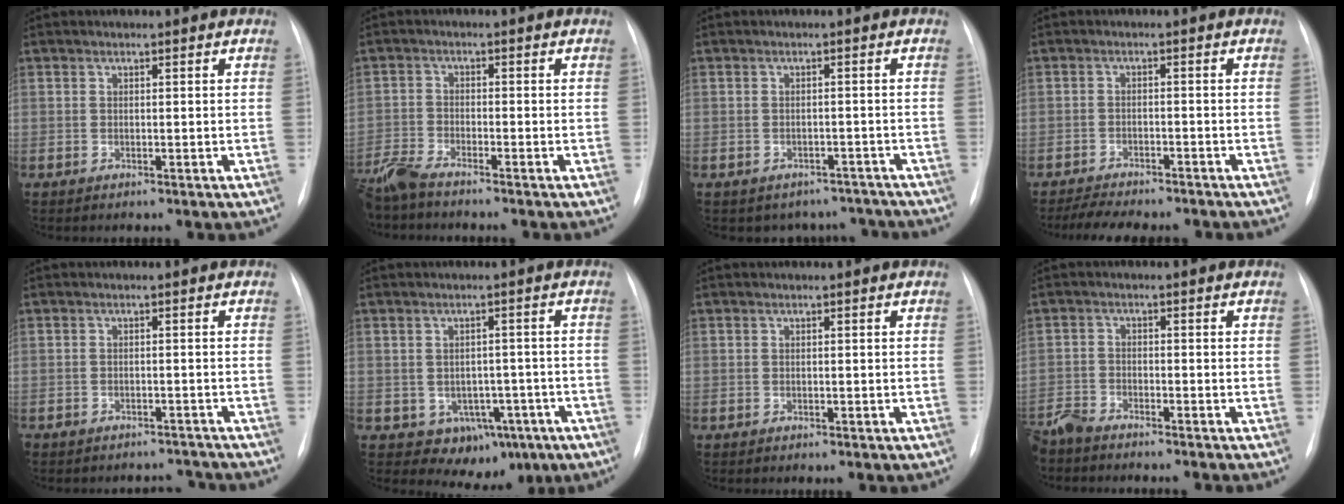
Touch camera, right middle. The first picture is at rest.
{"total": 5.0, "force": [-4.6, 0.1, 2.0], "torque": [-0.045, -0.019, -0.094]}
{"total": 6.3, "force": [-5.4, 3.3, -0.2], "torque": [0.021, 0.026, -0.058]}
{"total": 8.3, "force": [-7.4, 1.7, 3.4], "torque": [-0.051, -0.006, -0.107]}
{"total": 5.8, "force": [-5.4, 2.0, 0.2], "torque": [0.005, 0.011, -0.068]}
{"total": 7.9, "force": [-3.4, 6.0, 3.7], "torque": [-0.032, 0.022, -0.033]}
{"total": 0.5, "force": [-0.1, 0.3, 0.4], "torque": [-0.005, 0.000, 0.000]}
{"total": 4.9, "force": [-4.8, 0.2, 1.1], "torque": [-0.015, -0.018, -0.091]}